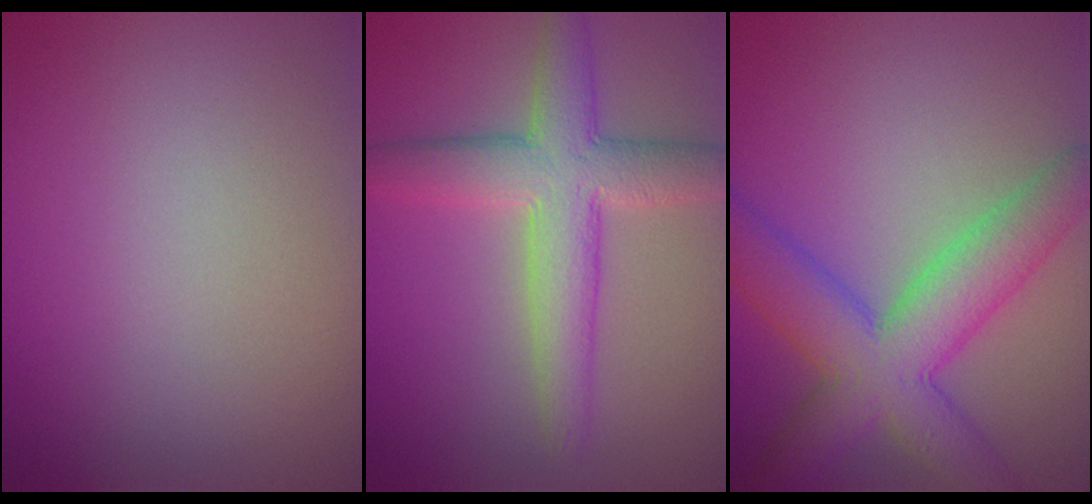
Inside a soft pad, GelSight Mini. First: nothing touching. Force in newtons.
{"total": 6.8, "press": 6.8, "slide": 0.1}
{"total": 7.9, "press": 7.9, "slide": 0.5}